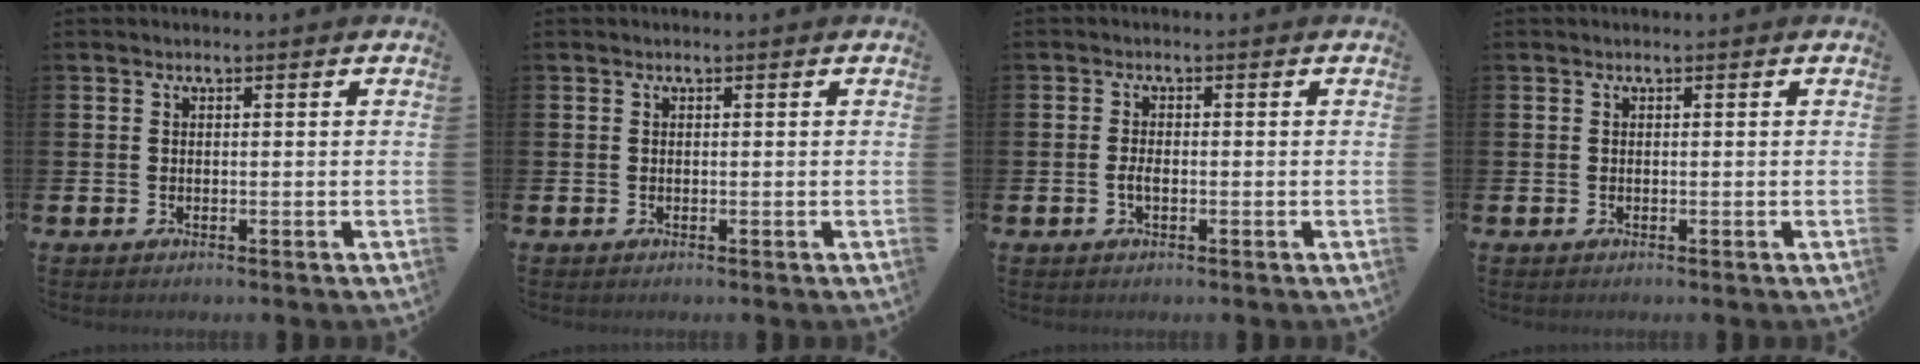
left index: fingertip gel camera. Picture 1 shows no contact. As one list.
[{"total": 0.0}, {"total": 1.6, "force": [-0.5, 0.8, 1.4], "torque": [-0.025, 0.001, -0.010]}, {"total": 0.0}]